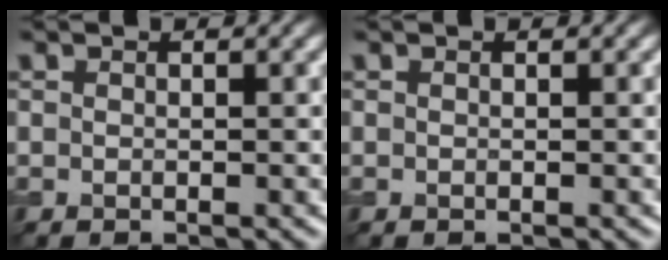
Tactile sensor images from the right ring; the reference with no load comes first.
{"total": 0.0}